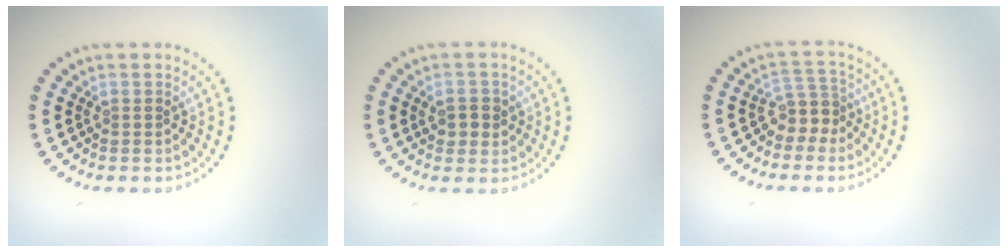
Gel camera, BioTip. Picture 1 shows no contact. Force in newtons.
{"total": 2.3, "press": 2.2, "slide": 0.4}
{"total": 2.7, "press": 2.0, "slide": 1.8}